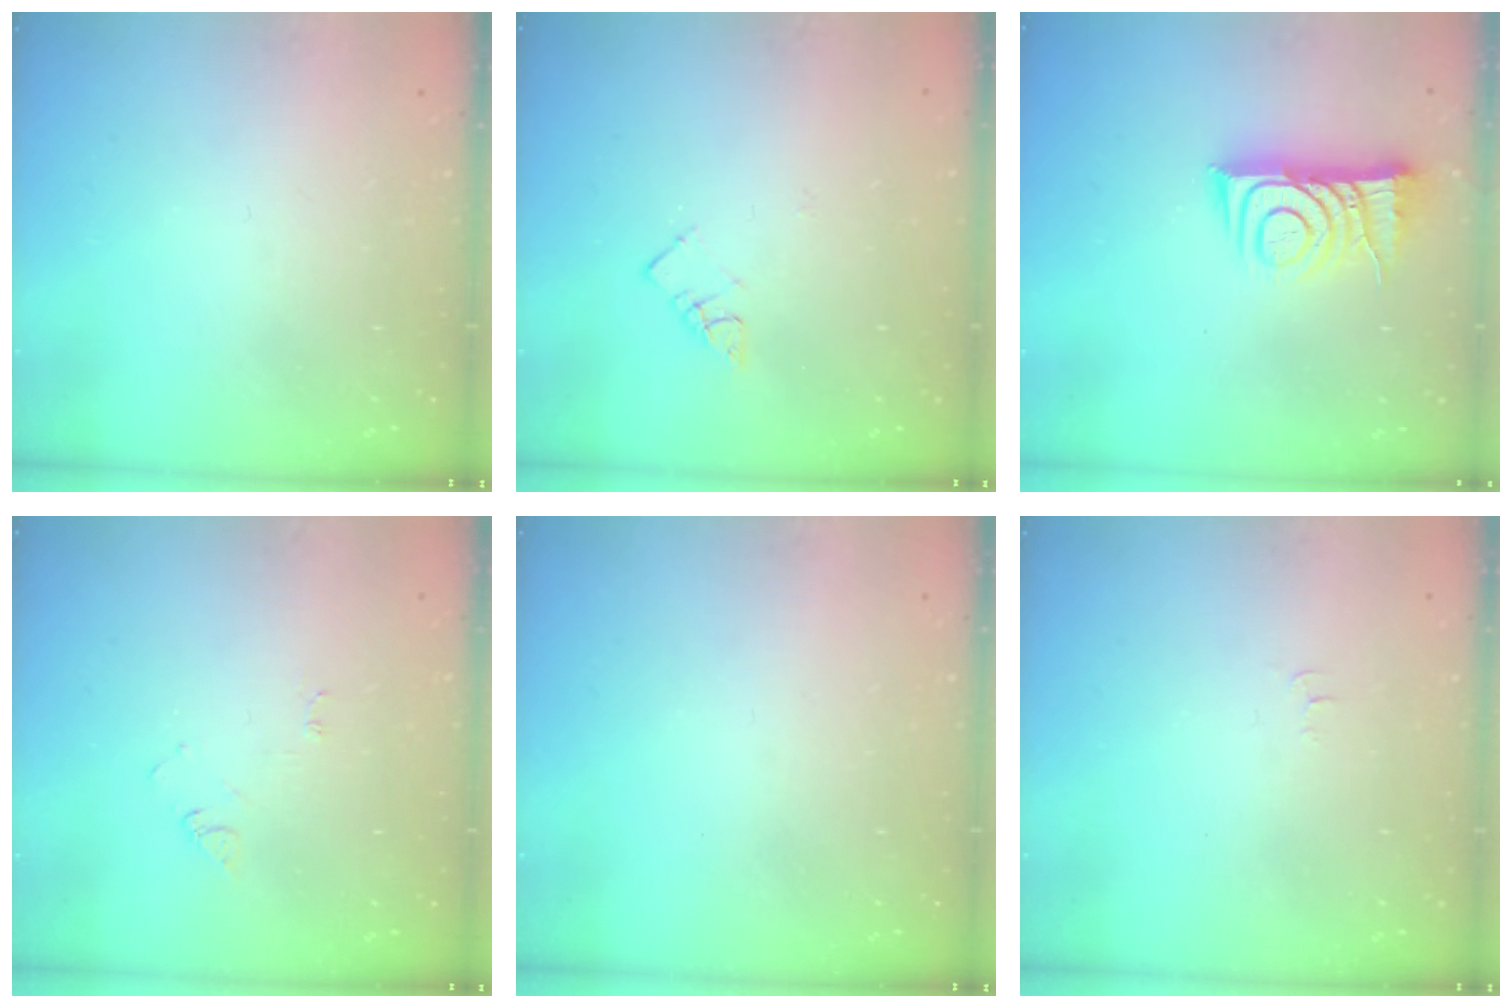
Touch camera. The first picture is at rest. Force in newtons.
{"total": 3.7, "press": 3.7, "slide": 0.2}
{"total": 9.9, "press": 9.8, "slide": 1.1}
{"total": 4.2, "press": 4.2, "slide": 0.5}
{"total": 0.0}
{"total": 3.6, "press": 3.6, "slide": 0.5}